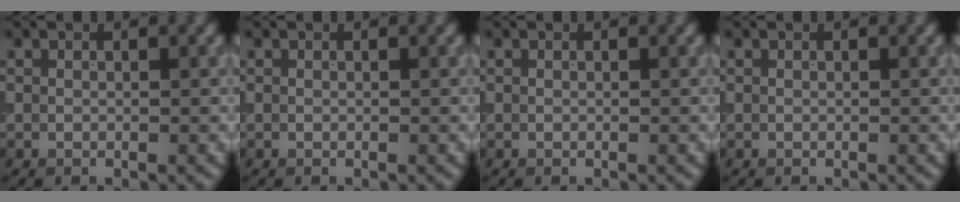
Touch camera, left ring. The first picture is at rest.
{"total": 0.0}
{"total": 0.0}
{"total": 0.0}